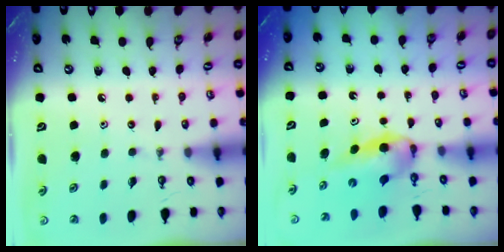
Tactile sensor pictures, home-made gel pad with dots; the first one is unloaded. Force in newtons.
{"total": 7.5, "press": 5.4, "slide": 5.2}